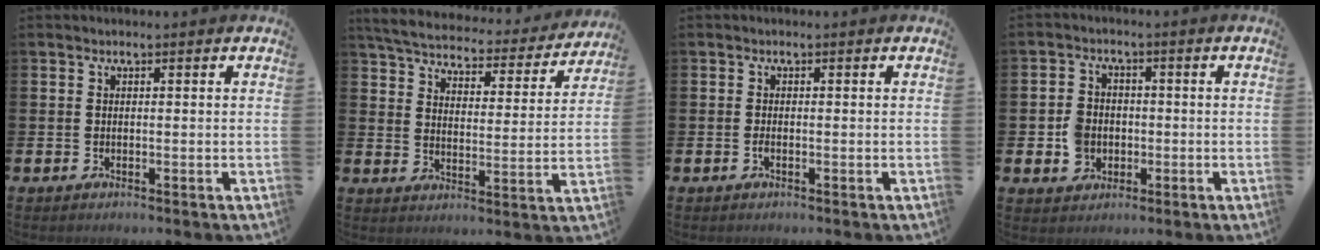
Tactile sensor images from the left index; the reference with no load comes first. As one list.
[{"total": 5.3, "force": [5.0, 1.1, 1.5], "torque": [-0.059, -0.035, 0.082]}, {"total": 0.5, "force": [-0.3, 0.1, 0.5], "torque": [-0.017, 0.000, -0.002]}, {"total": 4.2, "force": [-0.5, 3.8, 1.5], "torque": [-0.029, 0.009, -0.013]}]